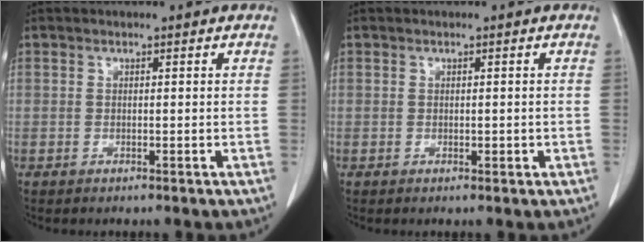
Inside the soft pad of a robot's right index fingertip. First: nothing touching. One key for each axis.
{"total": 1.0, "fx": -0.2, "fy": 0.5, "fz": 0.8, "tx": -0.009, "ty": 0.000, "tz": 0.001}